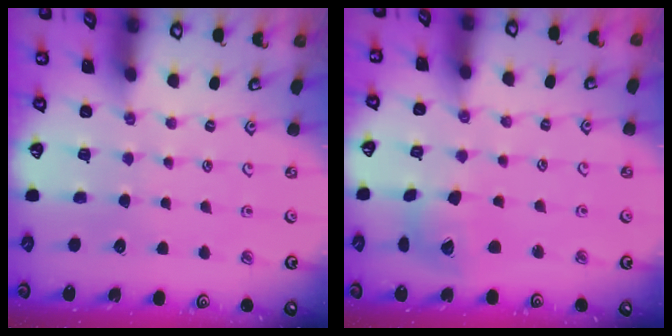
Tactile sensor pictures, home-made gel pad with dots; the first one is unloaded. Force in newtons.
{"total": 9.5, "press": 9.5, "slide": 1.1}